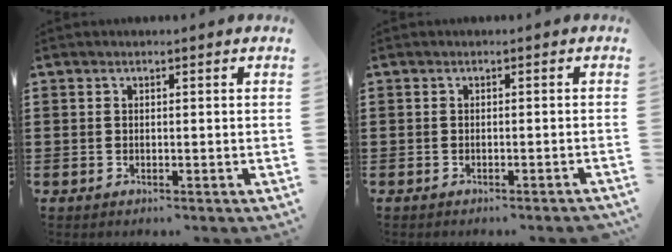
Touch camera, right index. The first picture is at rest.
{"total": 0.6, "force": [-0.5, -0.1, 0.2], "torque": [-0.004, -0.002, -0.010]}